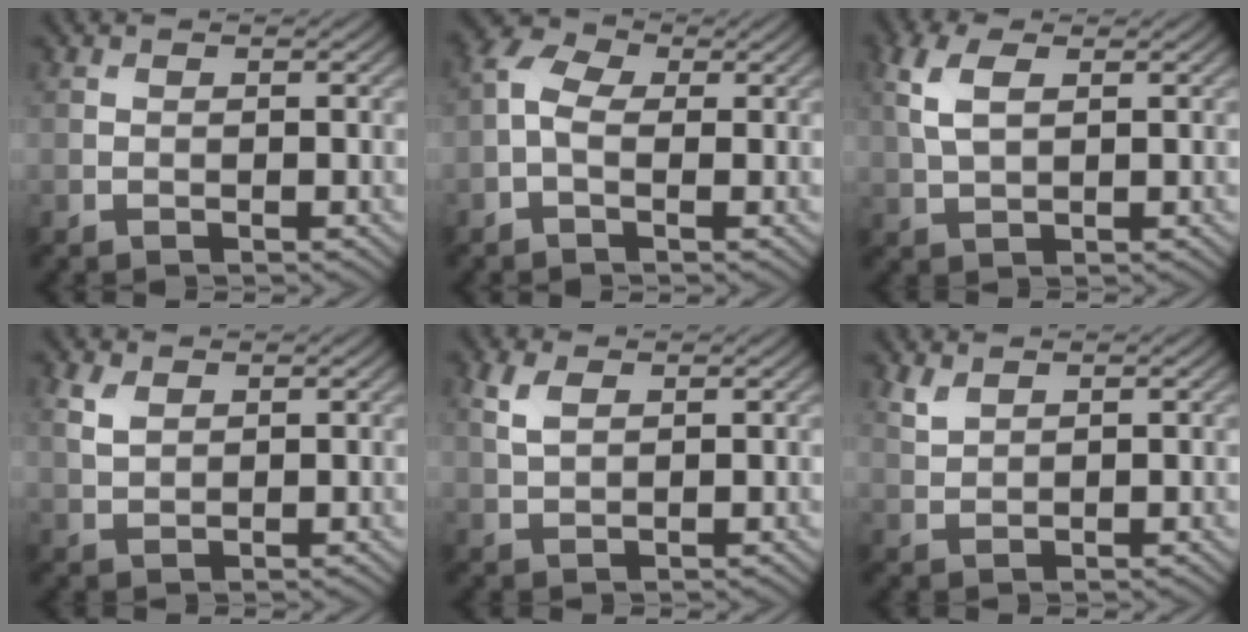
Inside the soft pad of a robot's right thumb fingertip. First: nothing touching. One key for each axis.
{"total": 4.2, "fx": -0.4, "fy": 2.5, "fz": 3.3, "tx": -0.081, "ty": 0.009, "tz": -0.022}
{"total": 4.9, "fx": 1.6, "fy": 2.5, "fz": 3.9, "tx": -0.107, "ty": 0.008, "tz": 0.031}
{"total": 2.6, "fx": 1.3, "fy": 1.5, "fz": 1.7, "tx": -0.048, "ty": 0.002, "tz": 0.029}
{"total": 2.9, "fx": 1.3, "fy": 1.5, "fz": 2.1, "tx": -0.058, "ty": 0.003, "tz": 0.028}
{"total": 2.0, "fx": 1.6, "fy": 0.7, "fz": 1.0, "tx": -0.032, "ty": 0.001, "tz": 0.040}